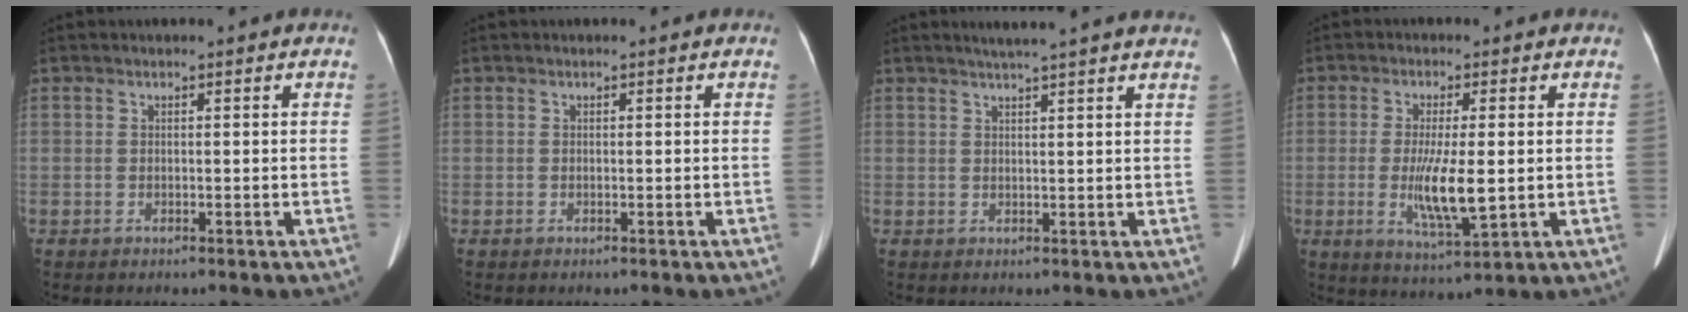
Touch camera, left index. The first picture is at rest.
{"total": 0.0}
{"total": 8.5, "force": [7.3, -0.5, 4.2], "torque": [-0.060, 0.022, 0.080]}
{"total": 8.1, "force": [-0.7, 1.4, 7.9], "torque": [-0.153, -0.020, -0.010]}